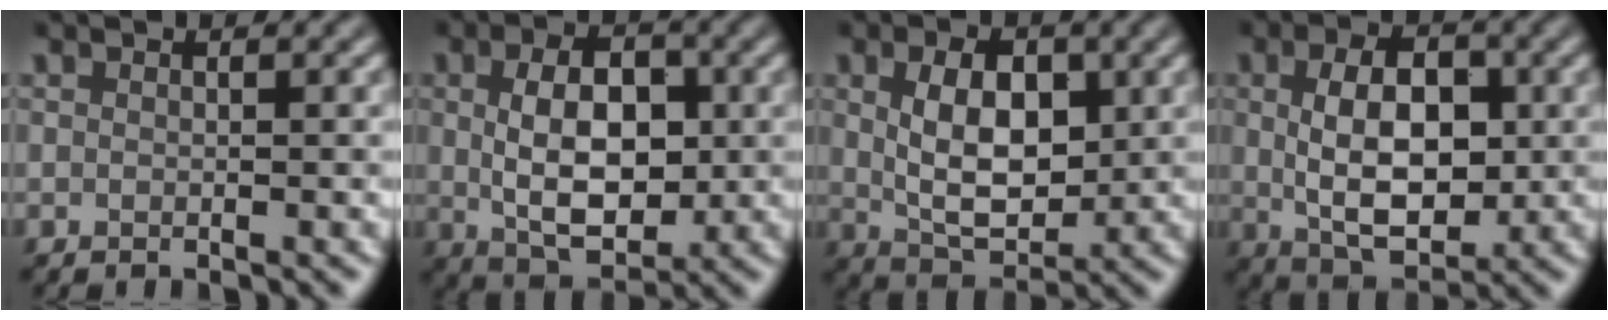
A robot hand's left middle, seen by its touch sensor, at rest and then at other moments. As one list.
[{"total": 7.1, "force": [0.4, 4.3, 5.6], "torque": [-0.100, -0.001, 0.007]}, {"total": 6.2, "force": [0.9, 3.8, 4.9], "torque": [-0.089, -0.003, 0.020]}, {"total": 7.6, "force": [0.4, 4.5, 6.1], "torque": [-0.108, 0.000, 0.007]}]